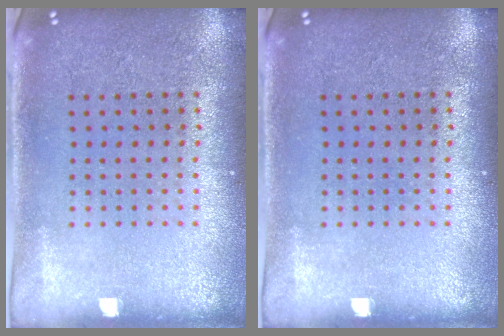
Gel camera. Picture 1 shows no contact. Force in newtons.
{"total": 0.0}